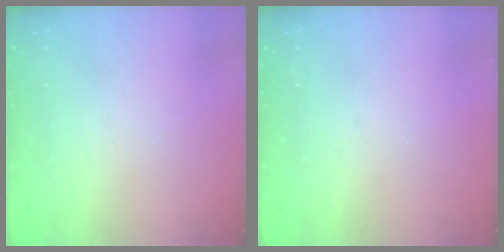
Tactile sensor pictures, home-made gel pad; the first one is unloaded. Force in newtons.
{"total": 0.0}